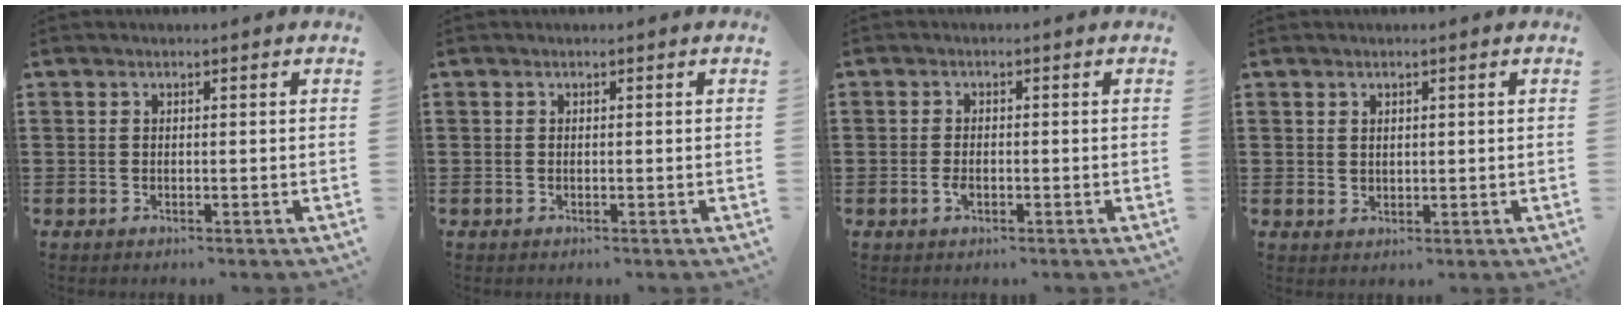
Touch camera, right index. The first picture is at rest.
{"total": 0.0}
{"total": 1.8, "force": [-0.6, 0.8, 1.5], "torque": [-0.037, -0.005, -0.013]}
{"total": 1.4, "force": [1.1, 0.8, 0.3], "torque": [-0.006, 0.003, 0.021]}